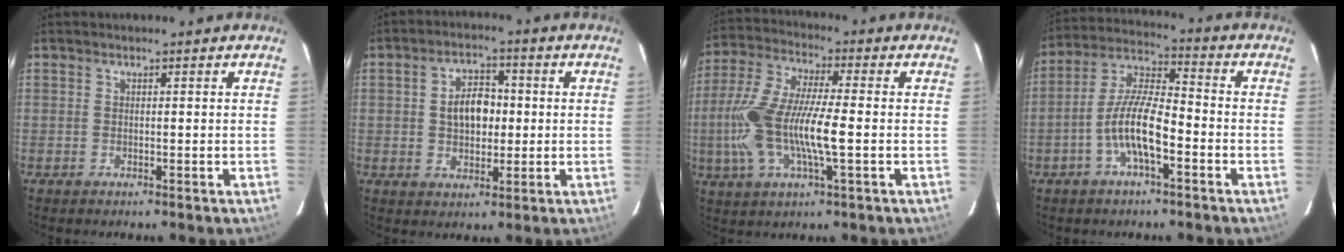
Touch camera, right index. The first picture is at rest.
{"total": 7.0, "force": [0.3, 4.6, 5.3], "torque": [-0.093, 0.018, 0.011]}
{"total": 15.9, "force": [-2.5, 3.8, 15.3], "torque": [-0.313, -0.005, -0.051]}
{"total": 10.1, "force": [-4.2, 2.8, 8.8], "torque": [-0.185, 0.006, -0.079]}